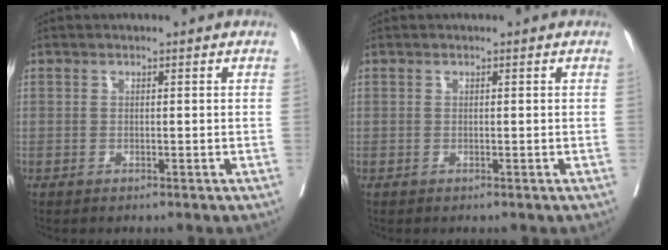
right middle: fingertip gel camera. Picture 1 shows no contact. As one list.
[{"total": 0.0}]